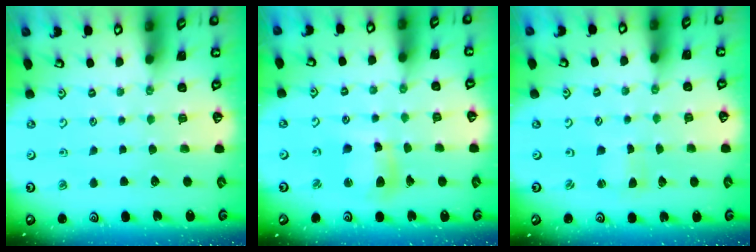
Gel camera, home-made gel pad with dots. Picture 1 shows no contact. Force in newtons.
{"total": 10.3, "press": 10.2, "slide": 1.2}
{"total": 0.6, "press": 0.5, "slide": 0.2}